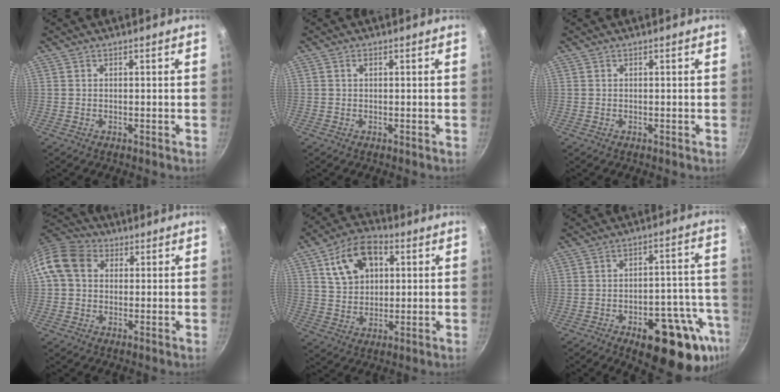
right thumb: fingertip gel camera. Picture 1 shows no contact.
{"total": 0.7, "force": [0.2, 0.5, 0.5], "torque": [-0.009, 0.004, 0.003]}
{"total": 0.0}
{"total": 9.4, "force": [1.8, 7.5, 5.4], "torque": [-0.078, 0.019, 0.012]}
{"total": 13.0, "force": [4.4, 8.6, 8.7], "torque": [-0.124, 0.004, 0.070]}
{"total": 20.1, "force": [-10.0, 8.7, 15.1], "torque": [-0.132, 0.042, -0.128]}